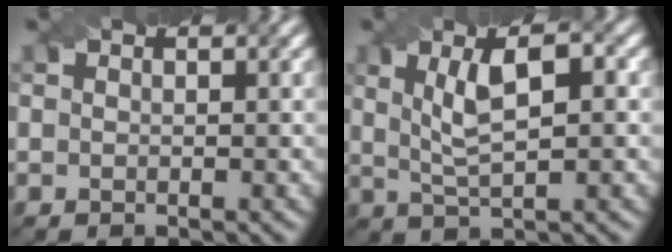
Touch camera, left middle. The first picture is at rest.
{"total": 5.1, "force": [1.2, 1.5, 4.7], "torque": [-0.084, 0.006, 0.024]}